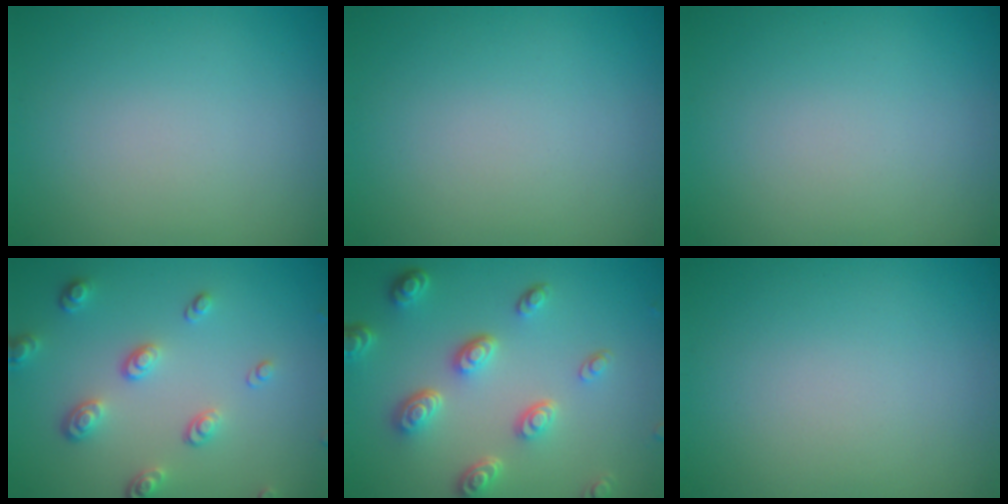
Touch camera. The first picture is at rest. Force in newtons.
{"total": 0.0}
{"total": 0.0}
{"total": 3.3, "press": 2.6, "slide": 2.0}
{"total": 4.7, "press": 3.6, "slide": 3.1}
{"total": 0.0}